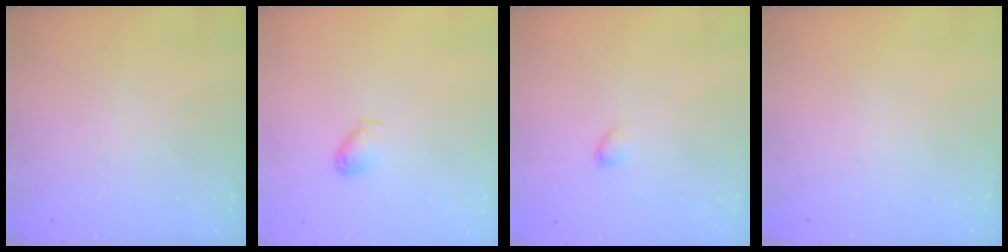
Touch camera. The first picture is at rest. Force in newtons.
{"total": 5.8, "press": 5.8, "slide": 0.4}
{"total": 2.8, "press": 2.7, "slide": 0.4}
{"total": 0.0}